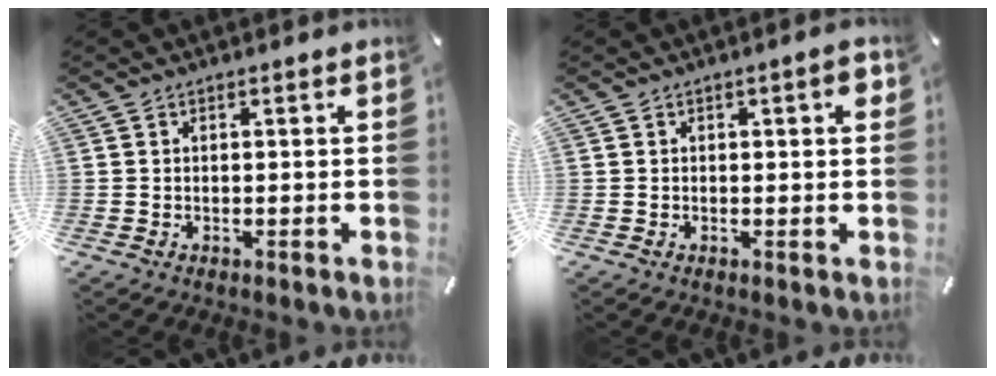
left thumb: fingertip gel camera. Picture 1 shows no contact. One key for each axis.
{"total": 2.9, "fx": 0.6, "fy": 1.0, "fz": 2.7, "tx": -0.036, "ty": 0.002, "tz": 0.004}